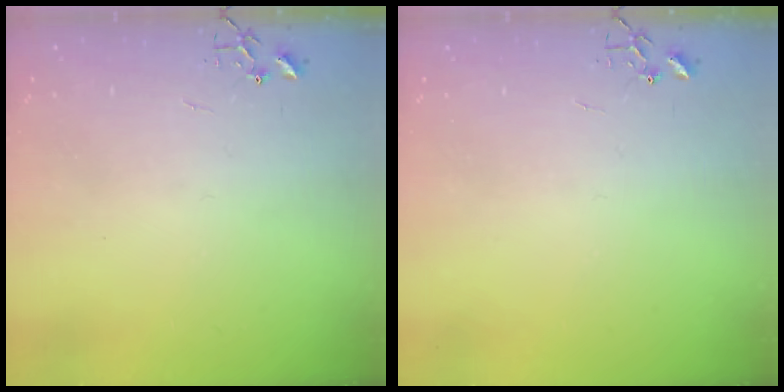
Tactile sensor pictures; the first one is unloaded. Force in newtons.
{"total": 0.0}